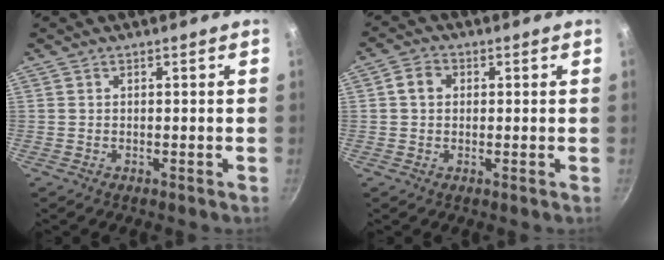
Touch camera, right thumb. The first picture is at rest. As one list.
[{"total": 3.7, "force": [0.6, 3.0, 2.0], "torque": [-0.027, 0.008, 0.005]}]